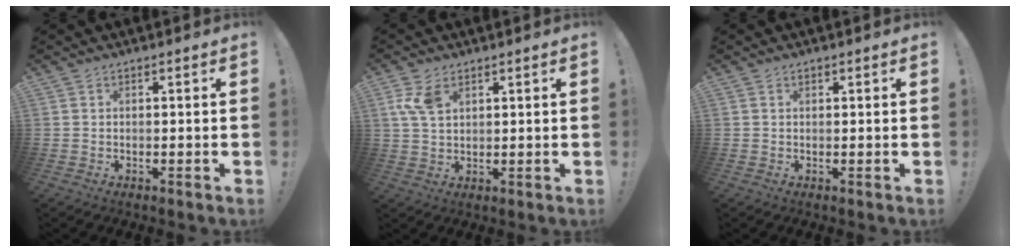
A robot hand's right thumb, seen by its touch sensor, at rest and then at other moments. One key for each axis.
{"total": 6.7, "fx": 3.0, "fy": 3.8, "fz": 4.6, "tx": -0.086, "ty": -0.005, "tz": 0.057}
{"total": 0.5, "fx": 0.4, "fy": 0.3, "fz": 0.1, "tx": 0.000, "ty": 0.000, "tz": 0.006}